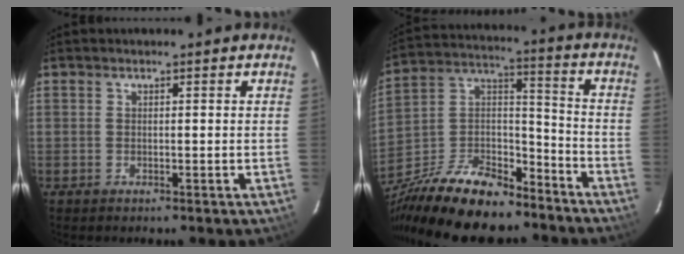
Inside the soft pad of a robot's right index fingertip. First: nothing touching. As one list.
[{"total": 23.8, "force": [-17.3, 10.3, 12.7], "torque": [-0.270, 0.018, -0.286]}]